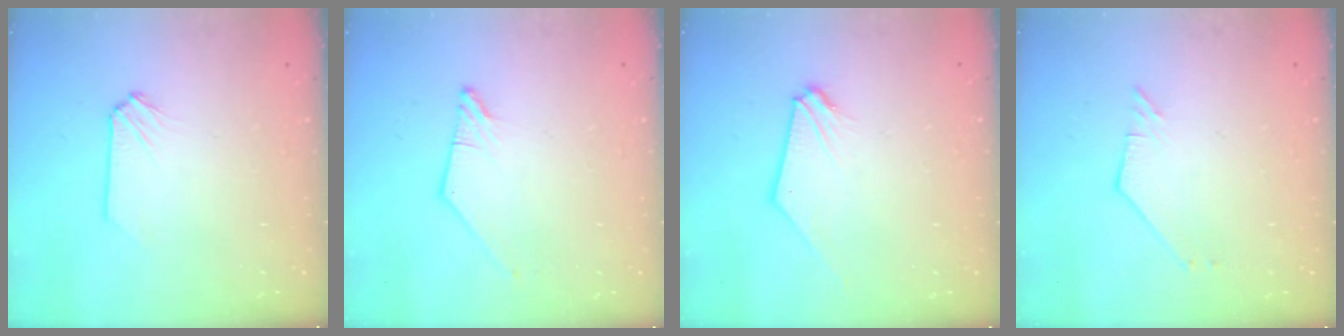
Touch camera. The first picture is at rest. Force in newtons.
{"total": 0.8, "press": 0.8, "slide": 0.2}
{"total": 0.6, "press": 0.6, "slide": 0.2}
{"total": 1.8, "press": 1.8, "slide": 0.1}